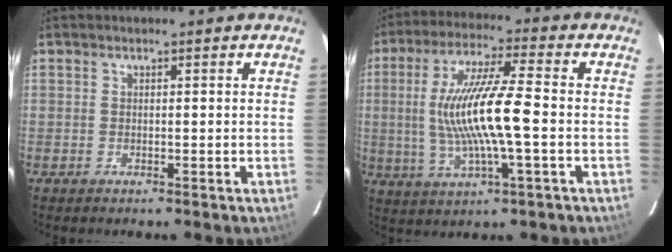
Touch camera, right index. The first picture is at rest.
{"total": 14.4, "force": [-1.0, 1.8, 14.3], "torque": [-0.275, -0.001, -0.015]}